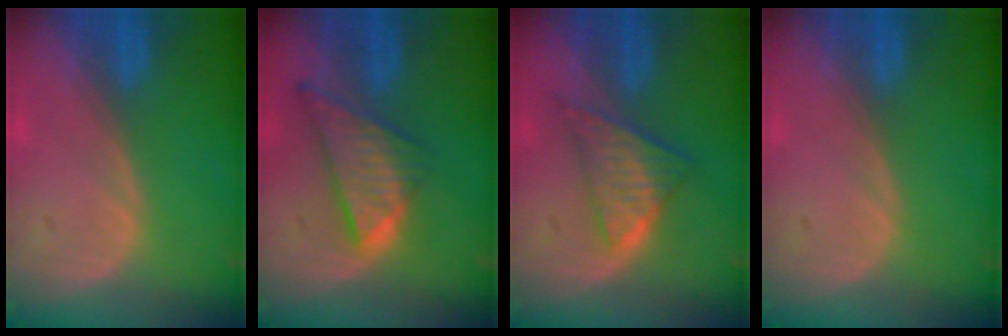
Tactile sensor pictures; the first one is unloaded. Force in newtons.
{"total": 8.6, "press": 7.3, "slide": 4.5}
{"total": 6.2, "press": 5.7, "slide": 2.5}
{"total": 0.0}